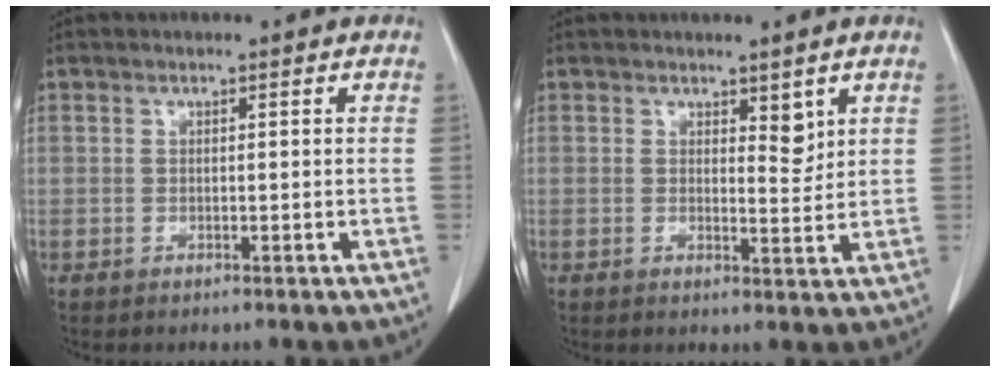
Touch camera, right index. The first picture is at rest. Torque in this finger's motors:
{"motor_torque": [0.07, 0.07, 0.00, 0.00]}